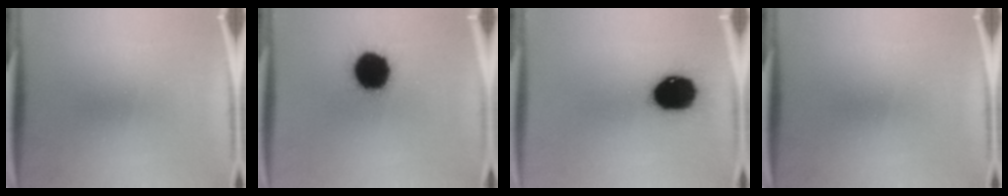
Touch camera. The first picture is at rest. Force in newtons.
{"total": 18.2}
{"total": 17.2}
{"total": 0.0}